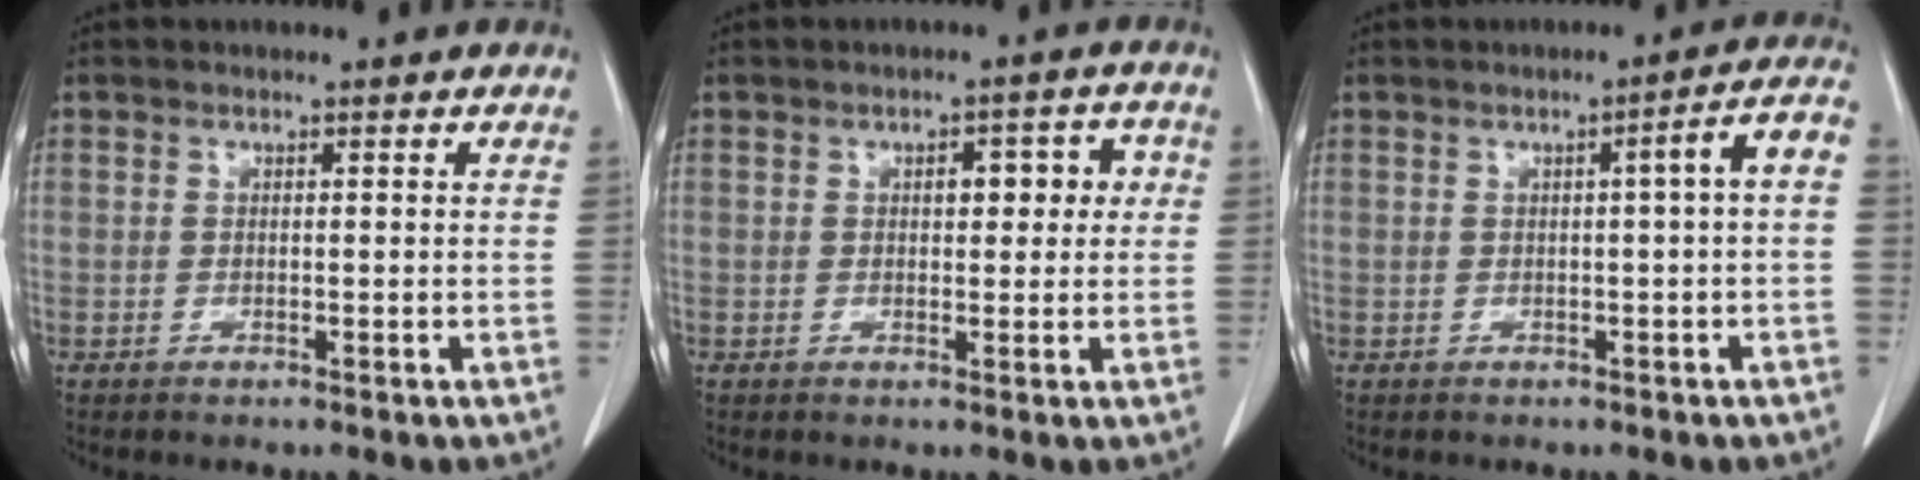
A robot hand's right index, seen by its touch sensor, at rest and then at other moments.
{"total": 4.8, "force": [1.0, 2.2, 4.1], "torque": [-0.050, 0.020, 0.012]}
{"total": 4.5, "force": [-0.1, -0.2, 4.5], "torque": [-0.058, 0.014, -0.001]}